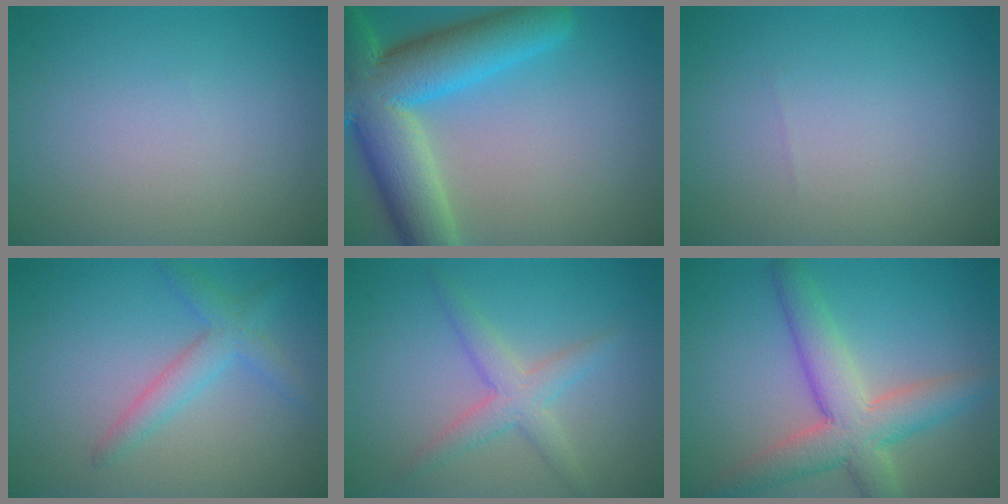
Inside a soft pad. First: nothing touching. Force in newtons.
{"total": 11.6, "press": 11.6, "slide": 0.6}
{"total": 0.0}
{"total": 2.7, "press": 2.7, "slide": 0.1}
{"total": 3.0, "press": 3.0, "slide": 0.2}
{"total": 6.5, "press": 6.5, "slide": 0.4}